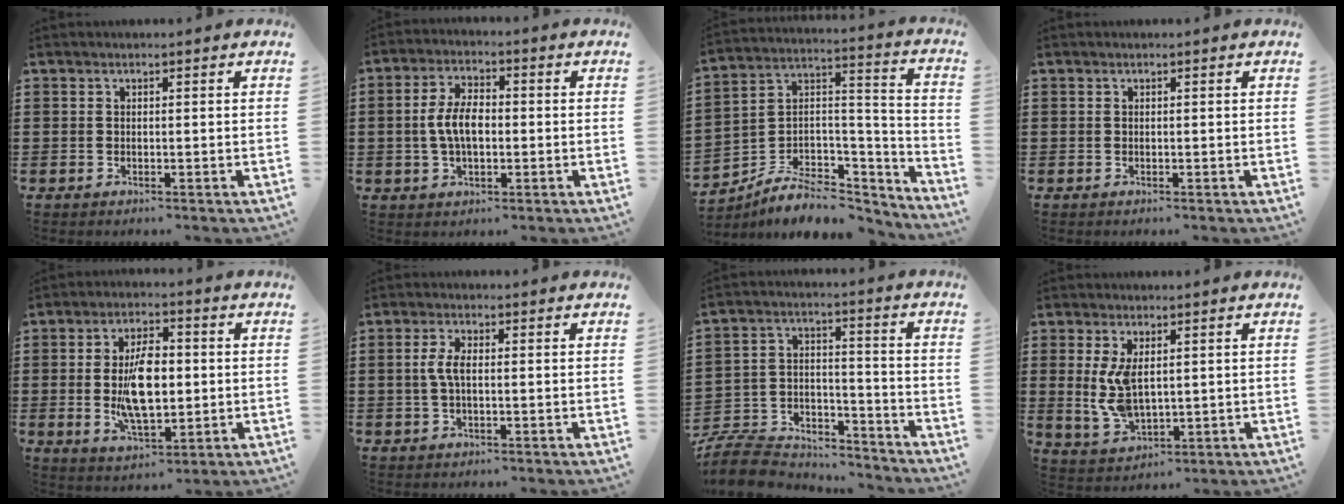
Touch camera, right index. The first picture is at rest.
{"total": 6.3, "force": [-0.5, 3.2, 5.3], "torque": [-0.120, 0.001, -0.015]}
{"total": 7.2, "force": [-5.0, 4.1, 3.2], "torque": [-0.065, 0.007, -0.090]}
{"total": 0.0}
{"total": 9.8, "force": [-0.3, 4.6, 8.7], "torque": [-0.159, -0.001, -0.008]}
{"total": 3.3, "force": [-0.1, 1.1, 3.1], "torque": [-0.072, -0.003, -0.009]}
{"total": 9.2, "force": [-8.6, 2.6, 1.9], "torque": [-0.051, 0.016, -0.170]}
{"total": 6.8, "force": [0.8, 3.4, 5.9], "torque": [-0.135, -0.002, 0.011]}